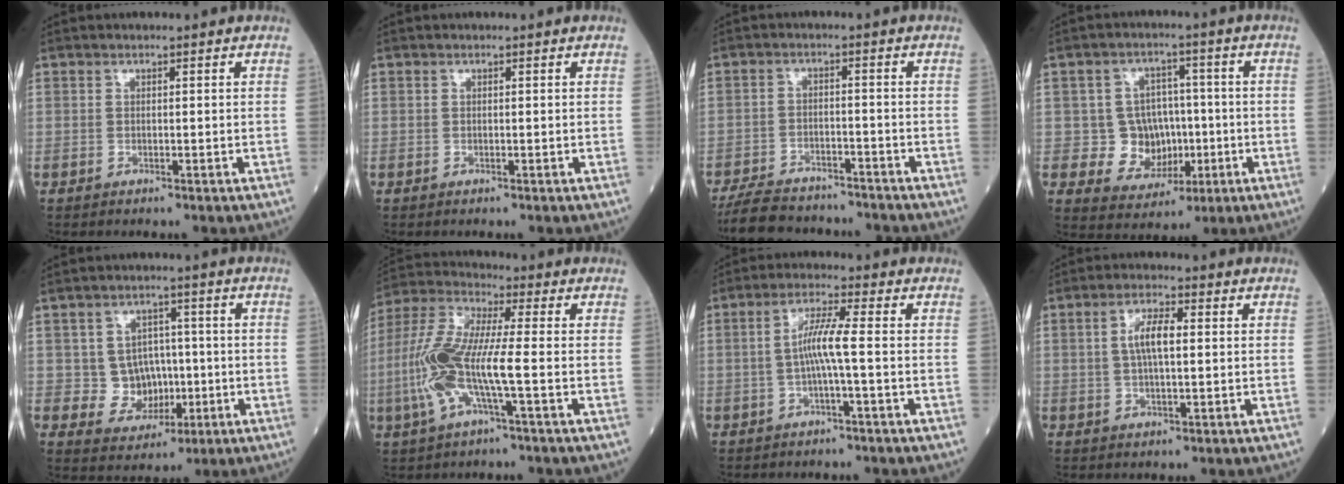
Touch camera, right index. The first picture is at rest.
{"total": 0.0}
{"total": 12.0, "force": [-10.9, 3.1, 3.8], "torque": [-0.067, 0.003, -0.163]}
{"total": 7.8, "force": [-0.7, 7.2, 3.0], "torque": [-0.037, 0.019, 0.000]}
{"total": 6.6, "force": [-0.2, 6.0, 2.7], "torque": [-0.035, 0.014, 0.007]}
{"total": 12.2, "force": [-2.5, 1.5, 11.8], "torque": [-0.265, 0.005, -0.058]}
{"total": 5.1, "force": [-0.6, -0.3, 5.1], "torque": [-0.100, 0.010, -0.011]}
{"total": 5.3, "force": [0.9, 2.2, 4.8], "torque": [-0.093, 0.011, 0.017]}